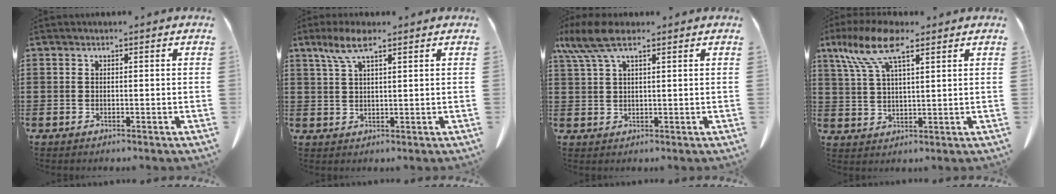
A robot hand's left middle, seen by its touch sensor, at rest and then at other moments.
{"total": 4.1, "force": [2.4, 0.9, 3.3], "torque": [-0.069, 0.005, 0.042]}
{"total": 6.4, "force": [3.8, 1.8, 4.9], "torque": [-0.117, -0.003, 0.065]}
{"total": 9.6, "force": [6.1, 3.0, 6.9], "torque": [-0.164, -0.008, 0.104]}